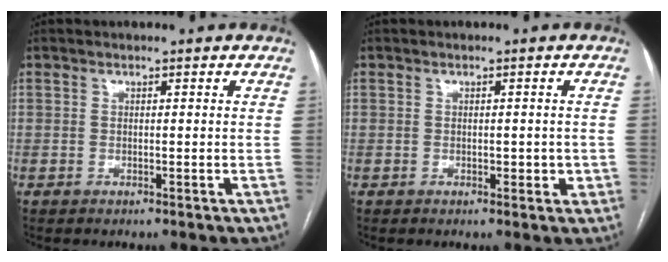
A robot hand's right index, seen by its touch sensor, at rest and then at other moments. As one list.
[{"total": 1.7, "force": [-0.2, 1.1, 1.3], "torque": [-0.013, 0.005, 0.001]}]